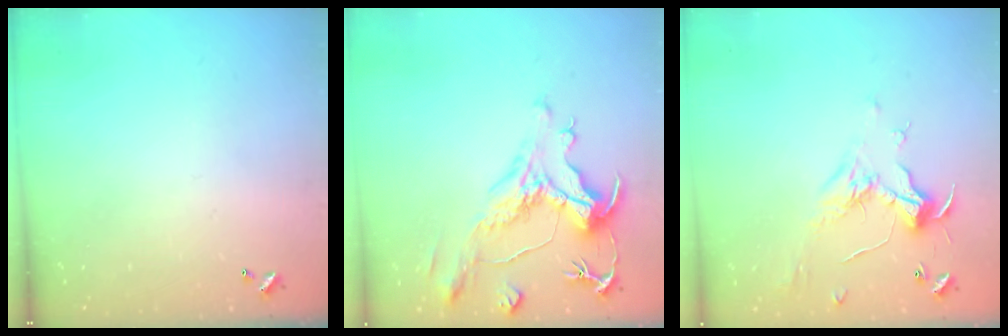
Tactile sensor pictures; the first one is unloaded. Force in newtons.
{"total": 2.0, "press": 1.0, "slide": 1.7}
{"total": 0.7, "press": 0.2, "slide": 0.7}